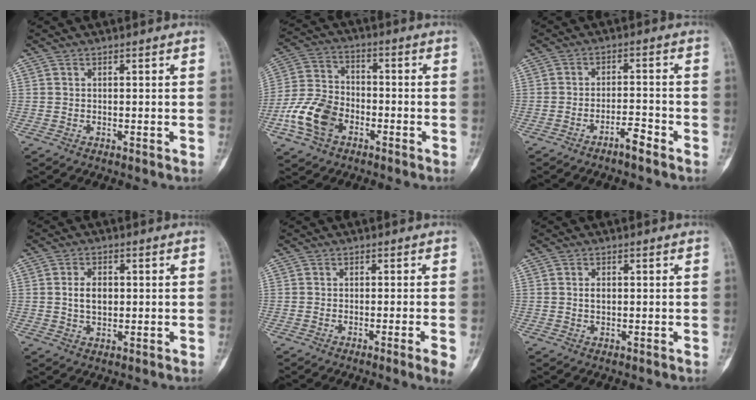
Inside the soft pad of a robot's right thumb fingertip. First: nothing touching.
{"total": 11.9, "force": [-5.0, 8.0, 7.2], "torque": [-0.139, 0.026, -0.100]}
{"total": 3.6, "force": [-2.8, 0.5, 2.2], "torque": [-0.035, 0.026, -0.049]}
{"total": 4.6, "force": [0.3, 3.1, 3.4], "torque": [-0.051, 0.002, 0.007]}
{"total": 3.2, "force": [-1.3, -0.4, 2.9], "torque": [-0.045, -0.007, -0.023]}
{"total": 1.8, "force": [0.2, 1.2, 1.3], "torque": [-0.018, 0.001, 0.004]}